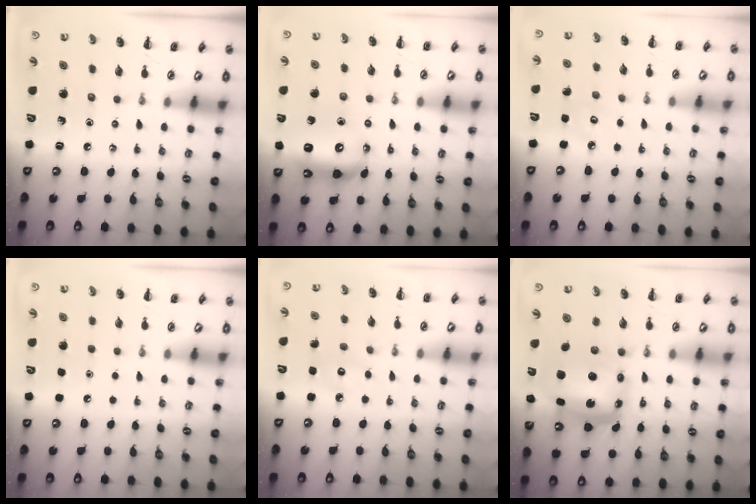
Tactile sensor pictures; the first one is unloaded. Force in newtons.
{"total": 9.5, "press": 9.5, "slide": 1.1}
{"total": 2.6, "press": 2.5, "slide": 0.7}
{"total": 1.7, "press": 1.7, "slide": 0.1}
{"total": 7.3, "press": 7.1, "slide": 1.5}
{"total": 8.3, "press": 7.9, "slide": 2.5}